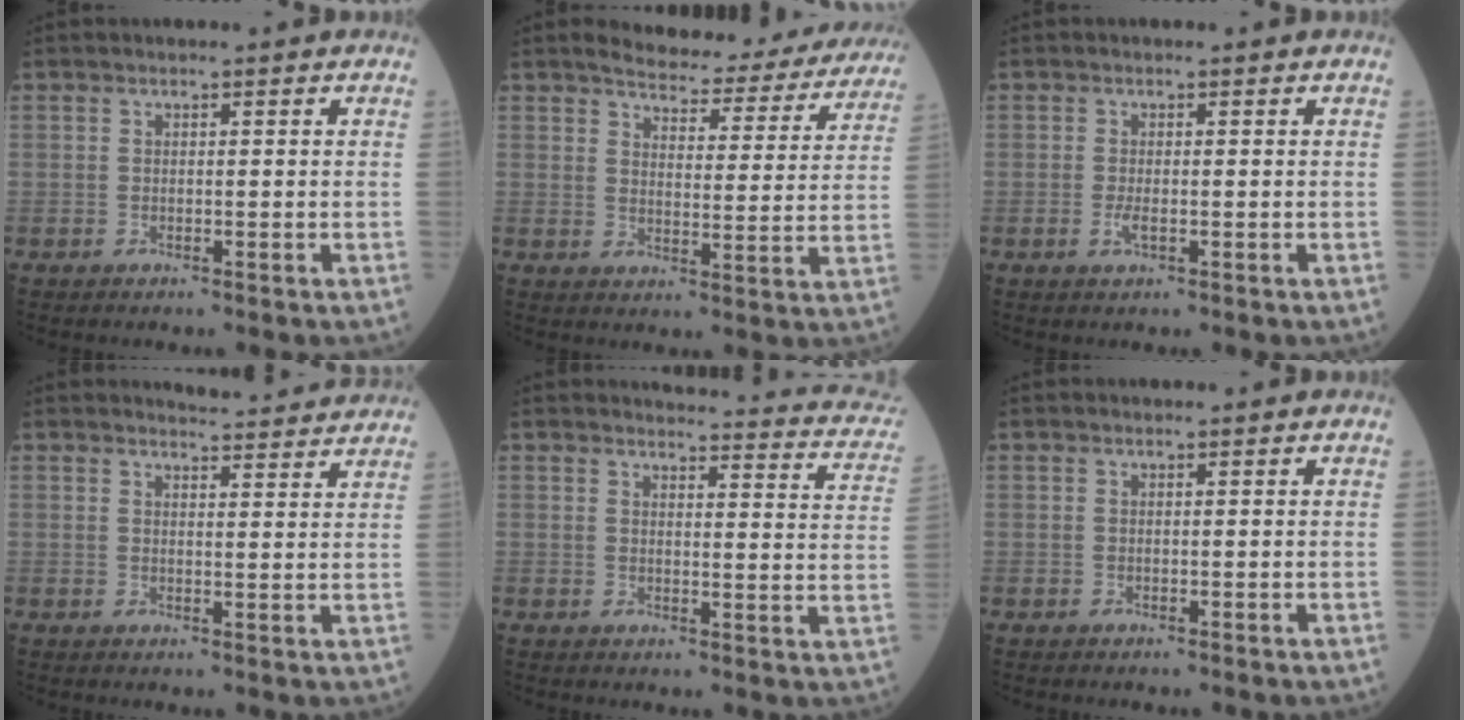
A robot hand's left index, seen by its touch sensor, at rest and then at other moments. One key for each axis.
{"total": 17.5, "fx": 16.3, "fy": 4.1, "fz": 4.7, "tx": -0.038, "ty": -0.039, "tz": 0.180}
{"total": 1.3, "fx": -0.3, "fy": 0.3, "fz": 1.3, "tx": -0.027, "ty": -0.004, "tz": -0.005}
{"total": 8.0, "fx": 7.9, "fy": 0.5, "fz": 1.4, "tx": -0.018, "ty": -0.001, "tz": 0.085}
{"total": 17.4, "fx": 16.7, "fy": 2.6, "fz": 4.1, "tx": -0.022, "ty": -0.070, "tz": 0.155}
{"total": 0.0}